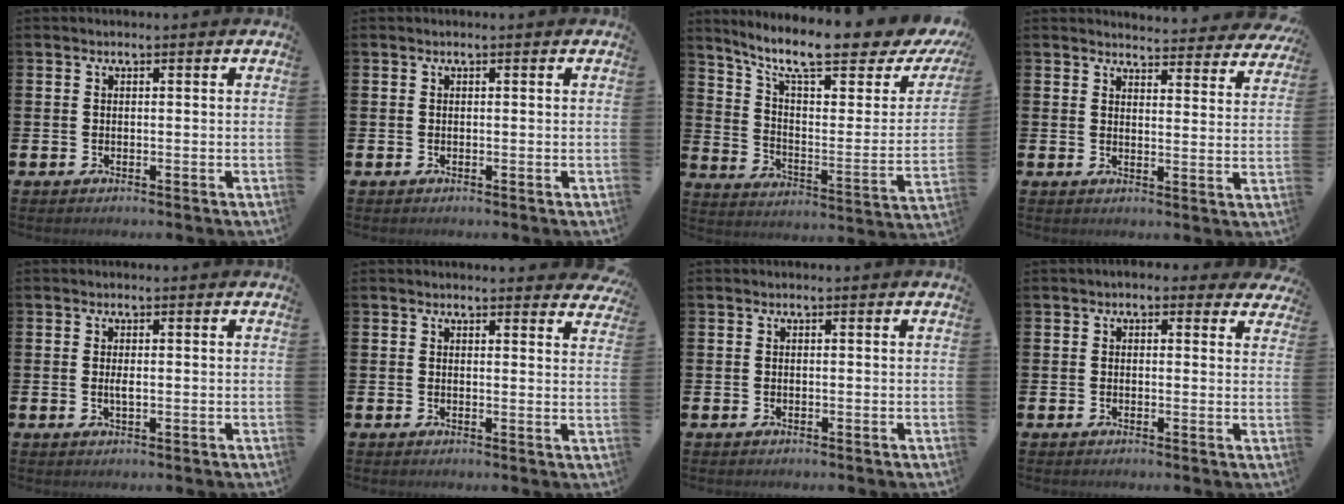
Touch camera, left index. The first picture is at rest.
{"total": 0.0}
{"total": 11.5, "force": [9.3, 2.2, 6.4], "torque": [-0.139, -0.070, 0.151]}
{"total": 4.2, "force": [4.1, 0.5, 0.1], "torque": [-0.007, -0.033, 0.072]}
{"total": 1.3, "force": [0.0, 0.4, 1.3], "torque": [-0.023, 0.002, -0.001]}
{"total": 2.0, "force": [2.0, 0.3, 0.0], "torque": [0.005, -0.009, 0.034]}
{"total": 0.0}
{"total": 1.6, "force": [1.2, 0.9, 0.3], "torque": [-0.008, 0.002, 0.019]}